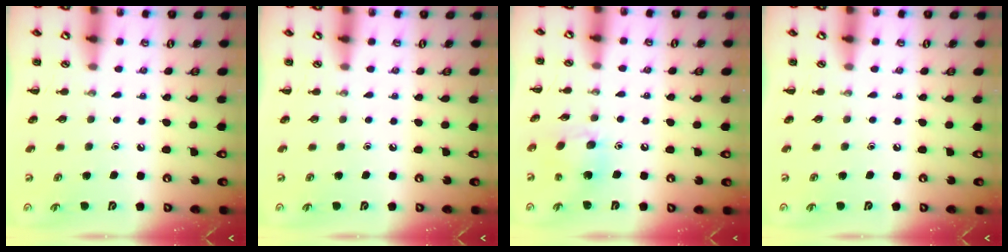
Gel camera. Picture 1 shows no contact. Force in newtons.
{"total": 0.0}
{"total": 7.5, "press": 7.5, "slide": 0.6}
{"total": 0.0}